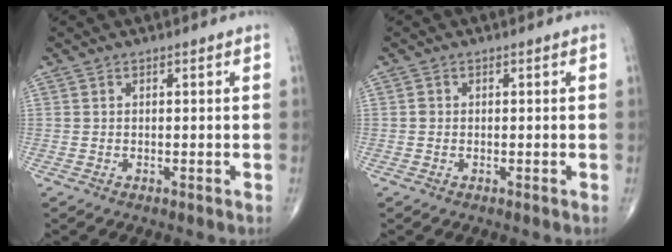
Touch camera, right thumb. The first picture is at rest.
{"total": 0.7, "force": [-0.1, 0.6, 0.3], "torque": [-0.002, 0.002, -0.003]}